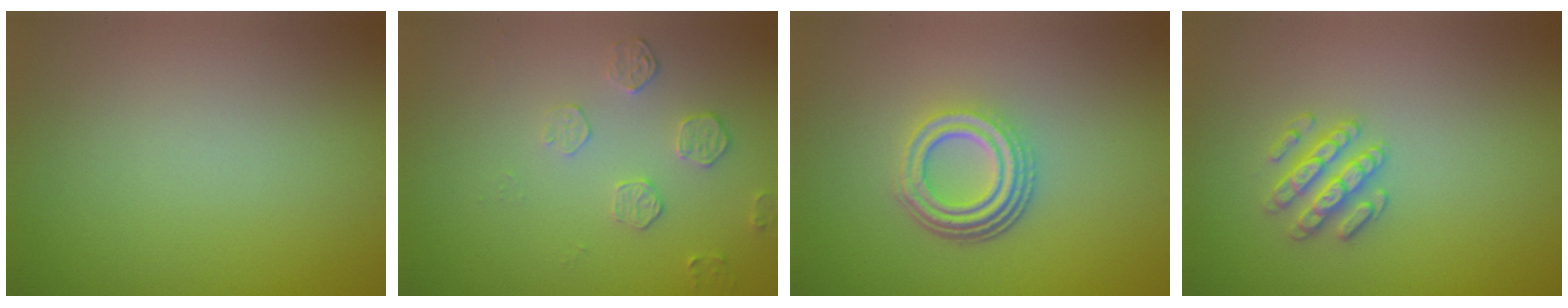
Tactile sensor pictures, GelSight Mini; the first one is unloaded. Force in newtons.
{"total": 1.8, "press": 1.2, "slide": 1.3}
{"total": 4.5, "press": 3.3, "slide": 3.1}
{"total": 2.5, "press": 2.4, "slide": 0.6}